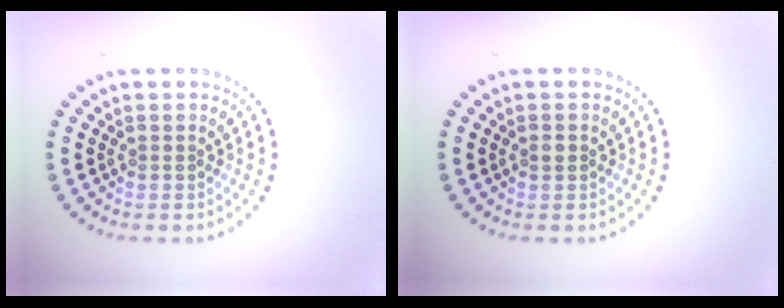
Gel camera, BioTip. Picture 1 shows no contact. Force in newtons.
{"total": 0.8, "press": 0.7, "slide": 0.3}